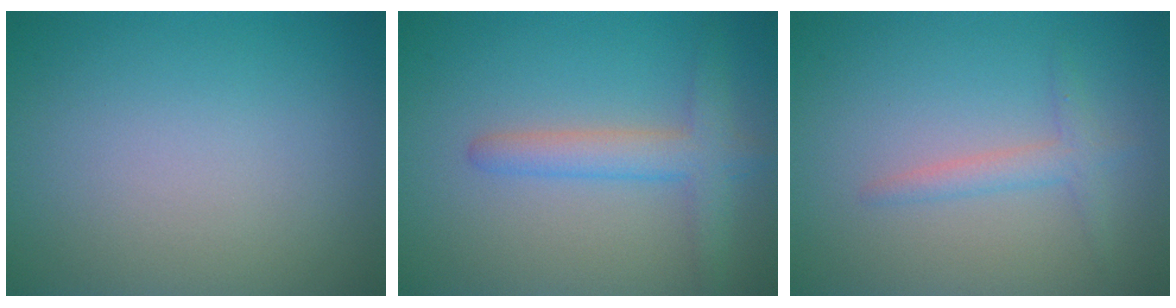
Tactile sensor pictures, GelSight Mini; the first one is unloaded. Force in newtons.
{"total": 3.4, "press": 3.4, "slide": 0.2}
{"total": 1.8, "press": 1.8, "slide": 0.1}